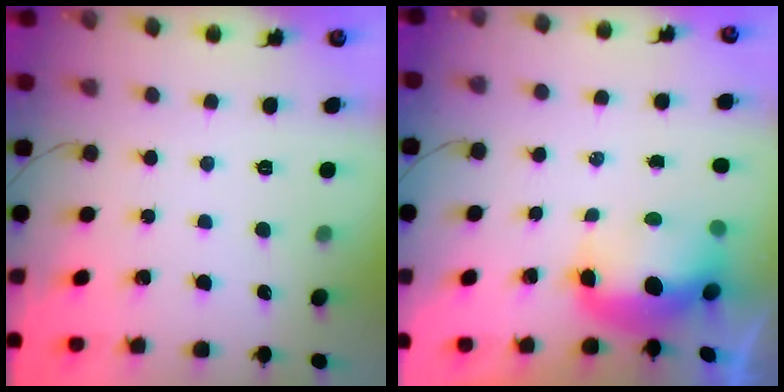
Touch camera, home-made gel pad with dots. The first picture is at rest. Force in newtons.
{"total": 7.9, "press": 7.7, "slide": 1.8}